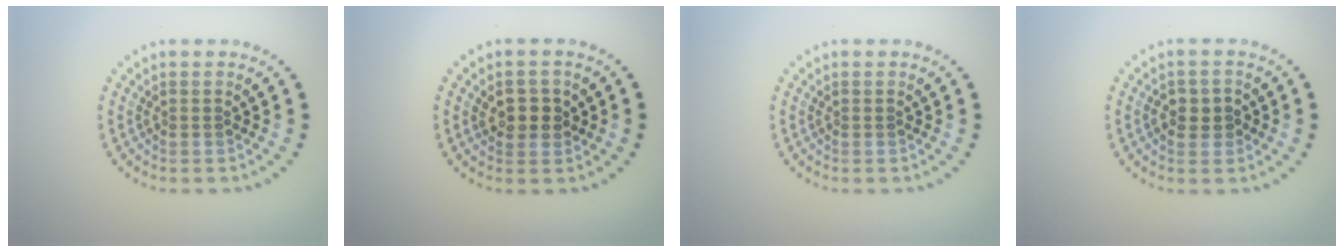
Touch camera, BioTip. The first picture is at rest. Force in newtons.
{"total": 2.4, "press": 2.4, "slide": 0.4}
{"total": 0.0}
{"total": 2.3, "press": 2.2, "slide": 0.4}